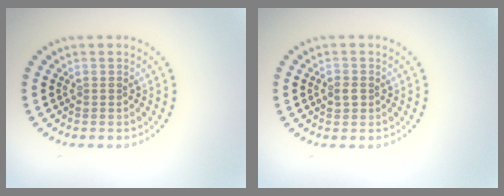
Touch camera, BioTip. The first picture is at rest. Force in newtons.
{"total": 1.3, "press": 1.2, "slide": 0.2}